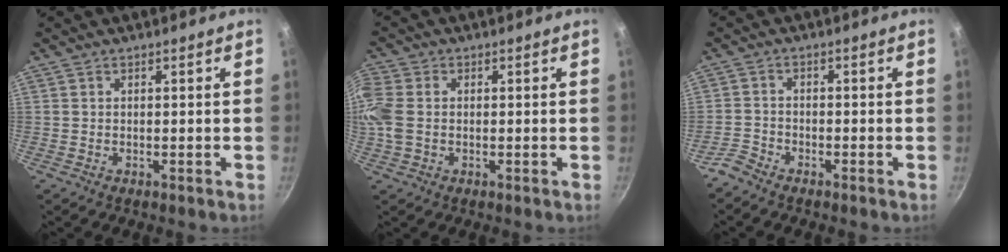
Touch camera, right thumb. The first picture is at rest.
{"total": 6.2, "force": [-0.1, 4.5, 4.3], "torque": [-0.098, 0.005, -0.010]}
{"total": 2.9, "force": [-2.6, 1.0, 0.8], "torque": [-0.024, 0.019, -0.059]}